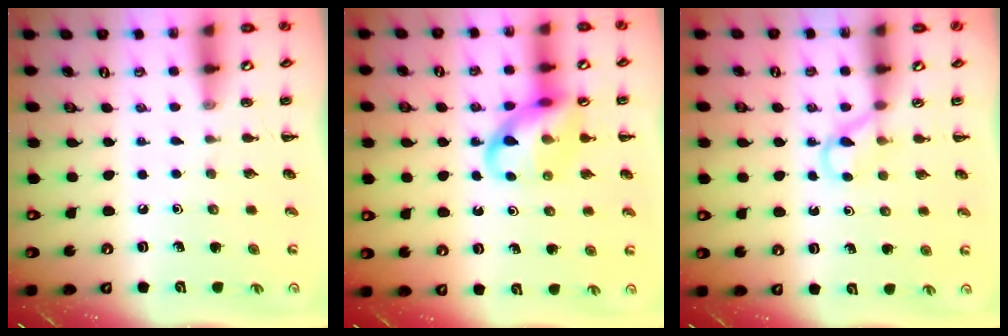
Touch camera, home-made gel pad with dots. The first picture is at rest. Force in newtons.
{"total": 12.6, "press": 12.4, "slide": 1.9}
{"total": 3.0, "press": 2.8, "slide": 1.1}